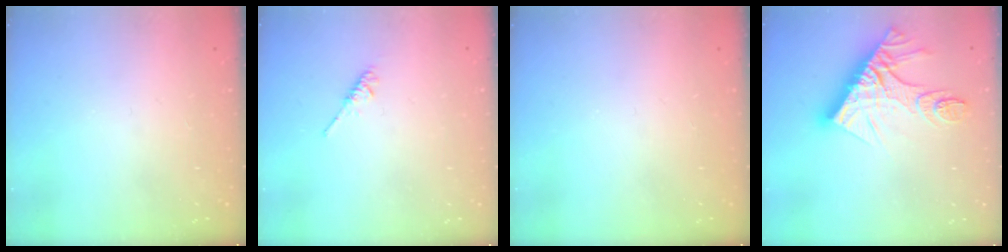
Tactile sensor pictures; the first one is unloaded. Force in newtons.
{"total": 3.3, "press": 3.2, "slide": 0.5}
{"total": 0.0}
{"total": 16.4, "press": 16.3, "slide": 1.5}